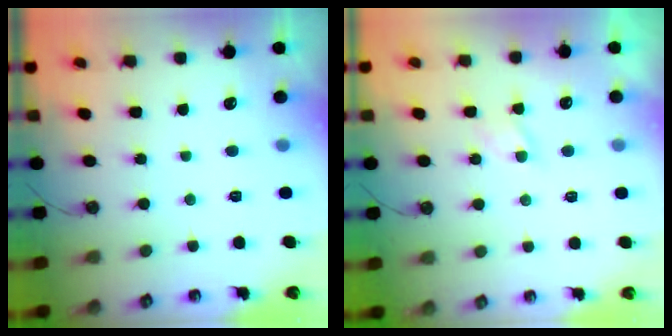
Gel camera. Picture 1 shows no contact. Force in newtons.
{"total": 2.8, "press": 2.7, "slide": 0.4}